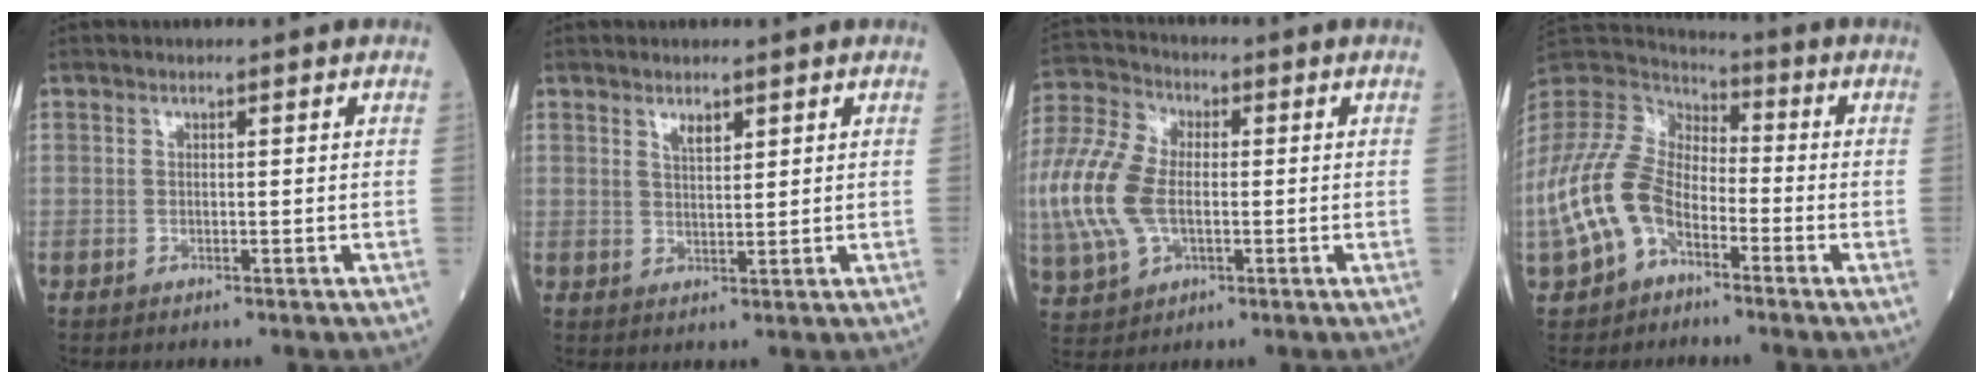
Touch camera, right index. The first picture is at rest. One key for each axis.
{"total": 2.1, "fx": 1.4, "fy": 0.8, "fz": 1.4, "tx": -0.026, "ty": 0.001, "tz": 0.029}
{"total": 17.3, "fx": -1.5, "fy": 10.6, "fz": 13.6, "tx": -0.355, "ty": 0.004, "tz": -0.022}
{"total": 13.7, "fx": -5.7, "fy": 8.5, "fz": 9.1, "tx": -0.216, "ty": 0.015, "tz": -0.116}